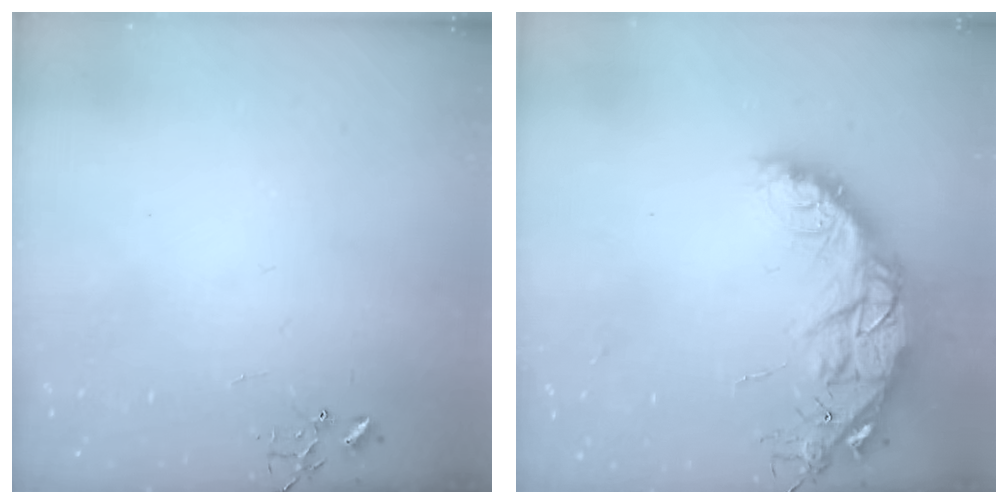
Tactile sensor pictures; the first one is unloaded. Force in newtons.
{"total": 17.5, "press": 17.4, "slide": 1.4}